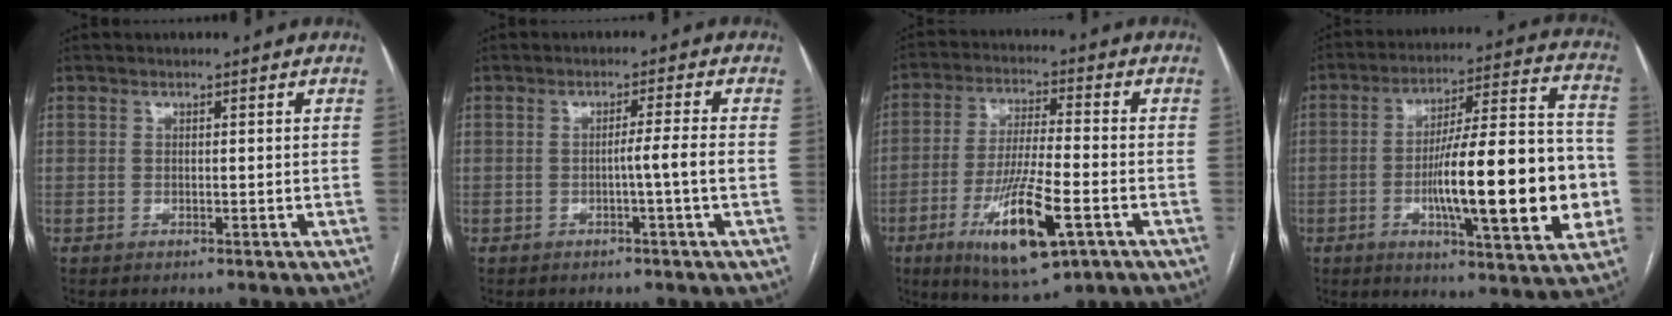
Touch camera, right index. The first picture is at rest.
{"total": 3.1, "force": [-0.9, -1.1, 2.8], "torque": [-0.041, 0.002, -0.015]}
{"total": 14.3, "force": [-5.8, 2.6, 12.8], "torque": [-0.244, -0.024, -0.092]}
{"total": 22.2, "force": [-4.1, 3.9, 21.5], "torque": [-0.297, 0.019, -0.055]}